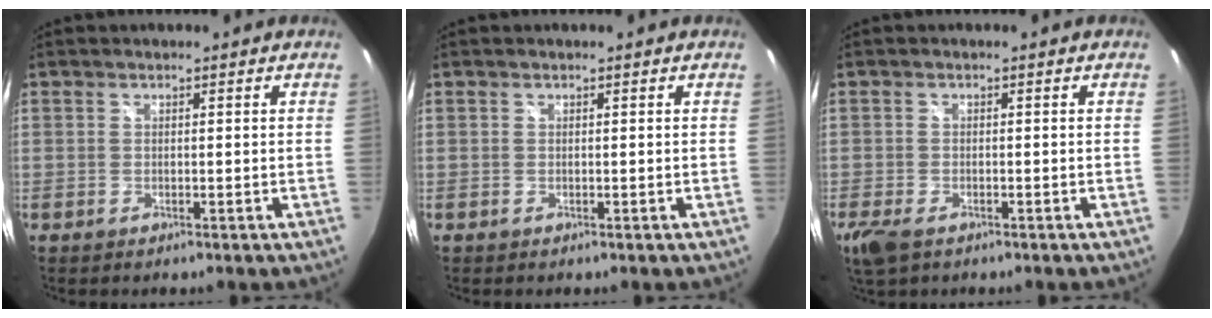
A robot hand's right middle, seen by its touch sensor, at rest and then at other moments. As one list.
[{"total": 0.0}, {"total": 4.8, "force": [-3.1, 2.3, 2.9], "torque": [-0.072, -0.018, -0.058]}]